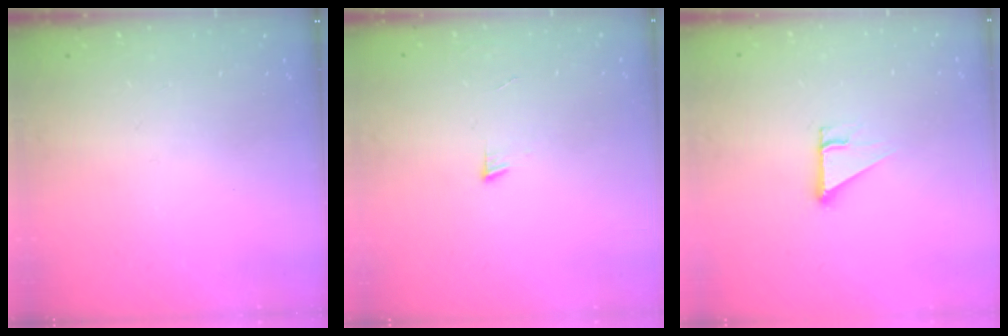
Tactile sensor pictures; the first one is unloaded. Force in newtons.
{"total": 4.0, "press": 3.9, "slide": 0.4}
{"total": 2.7, "press": 2.7, "slide": 0.0}